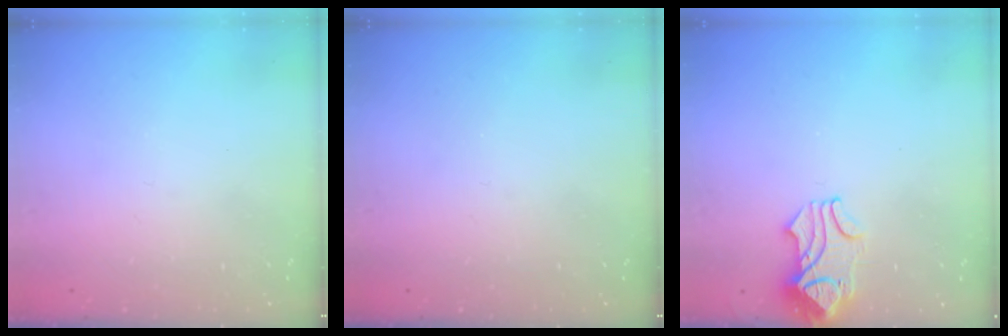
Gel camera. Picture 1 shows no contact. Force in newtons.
{"total": 0.0}
{"total": 1.2, "press": 0.6, "slide": 1.0}